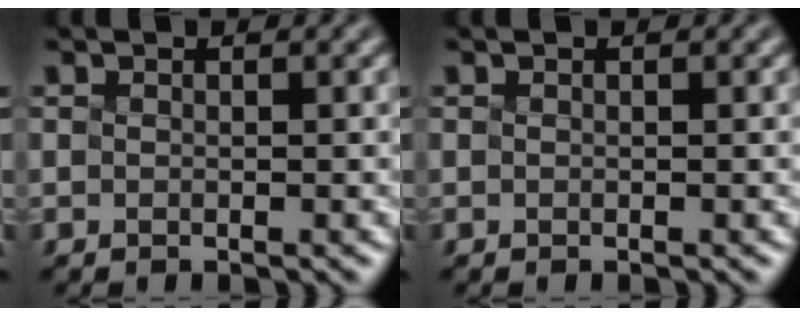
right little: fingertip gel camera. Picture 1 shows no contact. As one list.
[{"total": 0.0}]